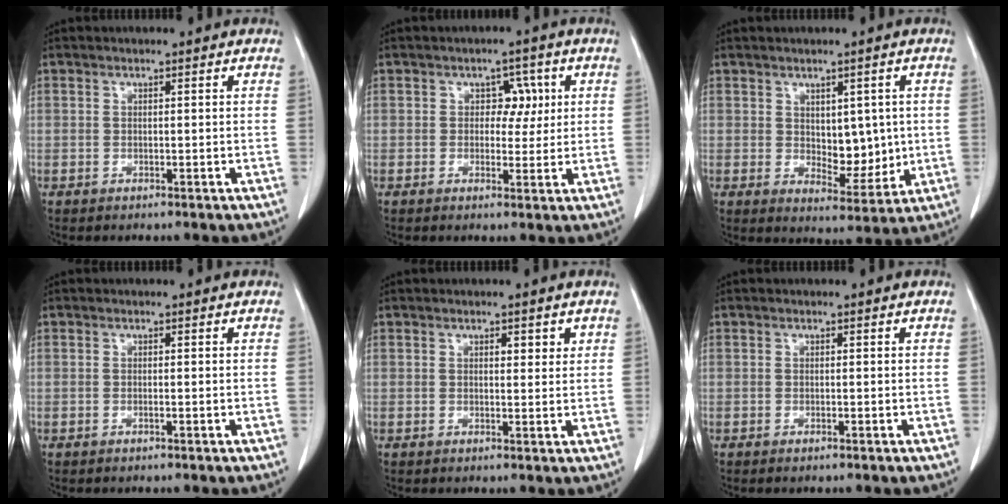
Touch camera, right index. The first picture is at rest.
{"total": 3.9, "force": [0.9, 2.8, 2.5], "torque": [-0.025, 0.011, 0.015]}
{"total": 6.7, "force": [0.6, 3.6, 5.6], "torque": [-0.074, -0.004, 0.025]}
{"total": 0.0}
{"total": 2.1, "force": [1.2, 0.9, 1.4], "torque": [-0.017, -0.001, 0.018]}
{"total": 0.0}